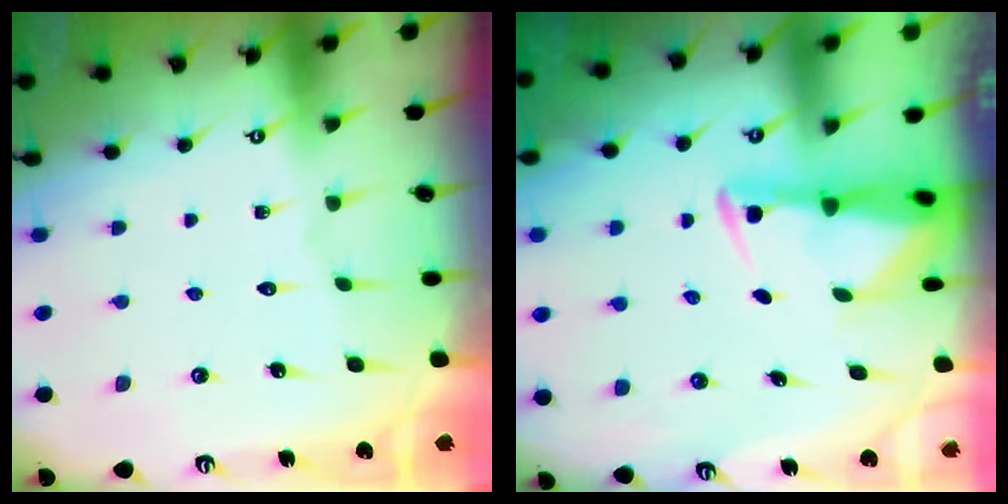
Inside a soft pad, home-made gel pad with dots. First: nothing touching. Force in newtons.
{"total": 2.7, "press": 2.6, "slide": 0.7}